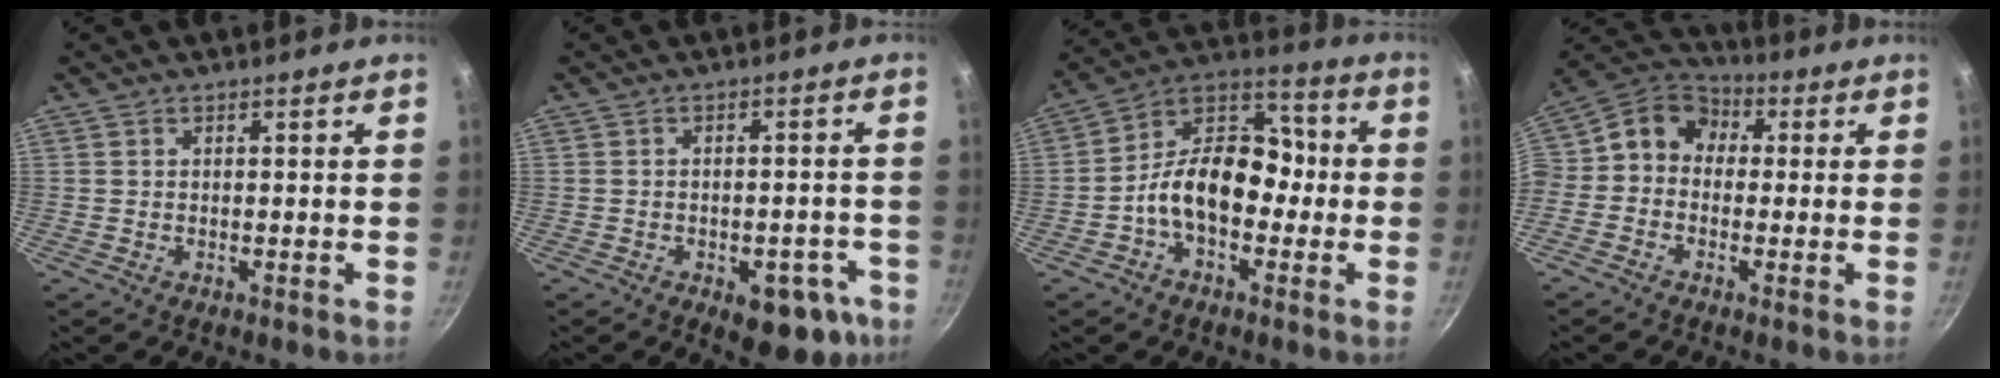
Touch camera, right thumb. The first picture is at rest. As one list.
[{"total": 10.8, "force": [-4.8, 5.9, 7.7], "torque": [-0.048, 0.021, -0.053]}, {"total": 14.8, "force": [-2.8, 10.1, 10.4], "torque": [-0.115, 0.057, -0.068]}, {"total": 12.1, "force": [0.4, 9.9, 6.9], "torque": [-0.124, 0.046, -0.020]}]